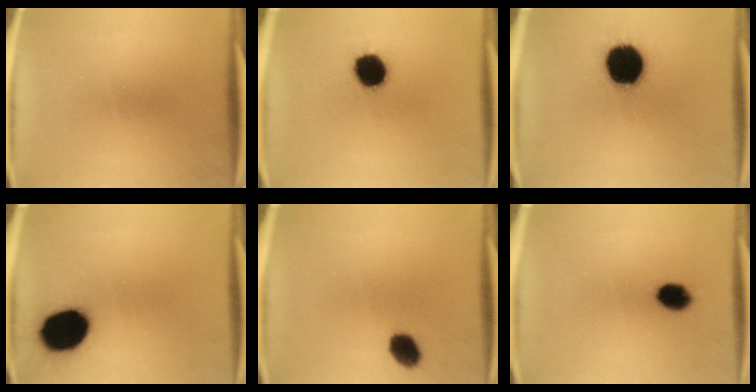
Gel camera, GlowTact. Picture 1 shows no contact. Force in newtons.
{"total": 11.4}
{"total": 19.6}
{"total": 17.4}
{"total": 5.3}
{"total": 6.6}